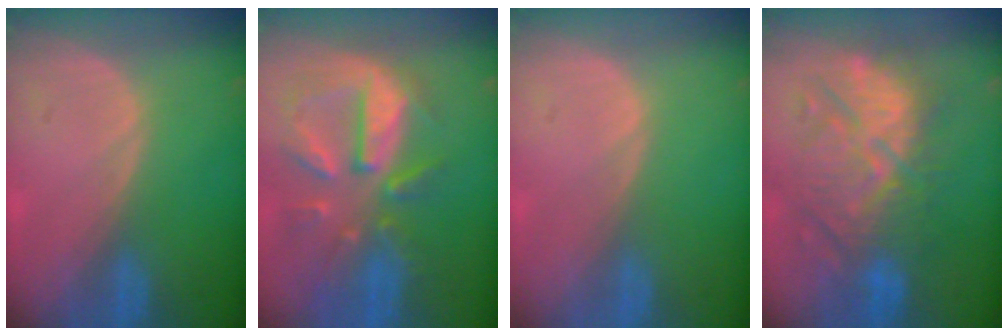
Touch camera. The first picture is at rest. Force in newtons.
{"total": 10.8, "press": 9.4, "slide": 5.2}
{"total": 0.0}
{"total": 11.0, "press": 10.9, "slide": 1.8}